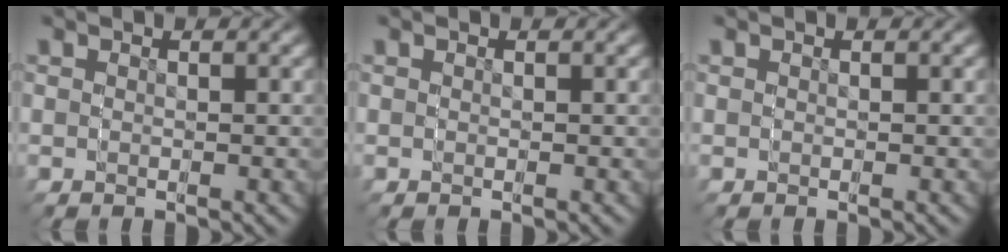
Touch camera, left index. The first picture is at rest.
{"total": 0.0}
{"total": 0.0}